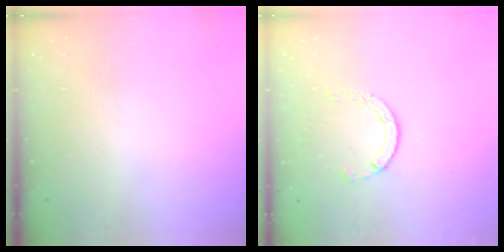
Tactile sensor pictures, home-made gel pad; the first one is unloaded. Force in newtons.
{"total": 2.1, "press": 2.1, "slide": 0.5}